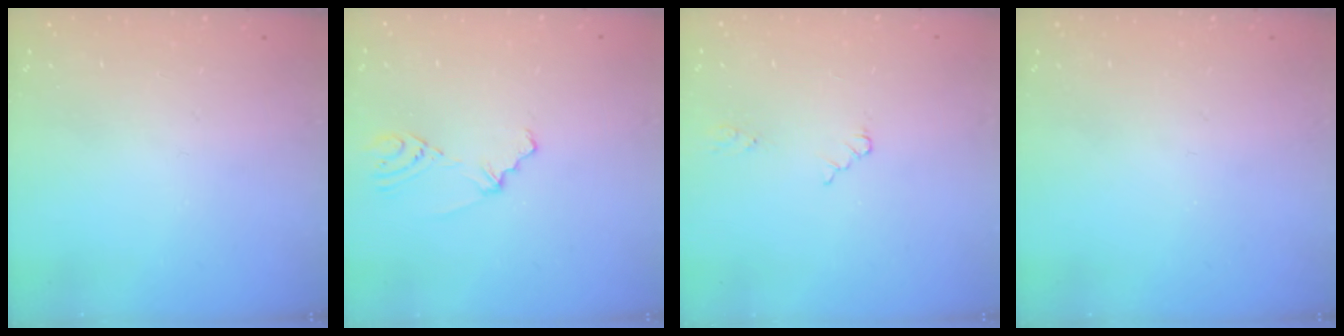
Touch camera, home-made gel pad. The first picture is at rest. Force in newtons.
{"total": 2.7, "press": 2.3, "slide": 1.6}
{"total": 3.3, "press": 3.2, "slide": 0.5}
{"total": 0.0}